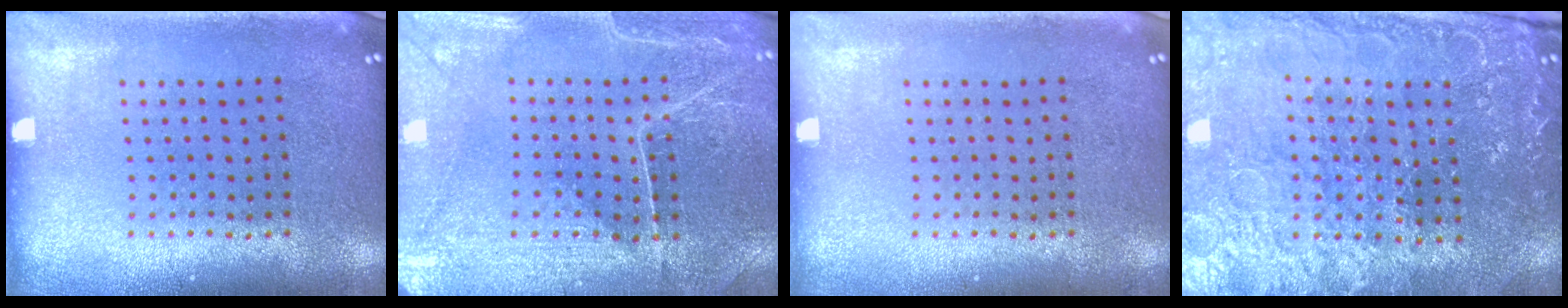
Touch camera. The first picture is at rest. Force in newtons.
{"total": 1.3, "press": 1.3, "slide": 0.3}
{"total": 0.0}
{"total": 3.1, "press": 3.1, "slide": 0.5}